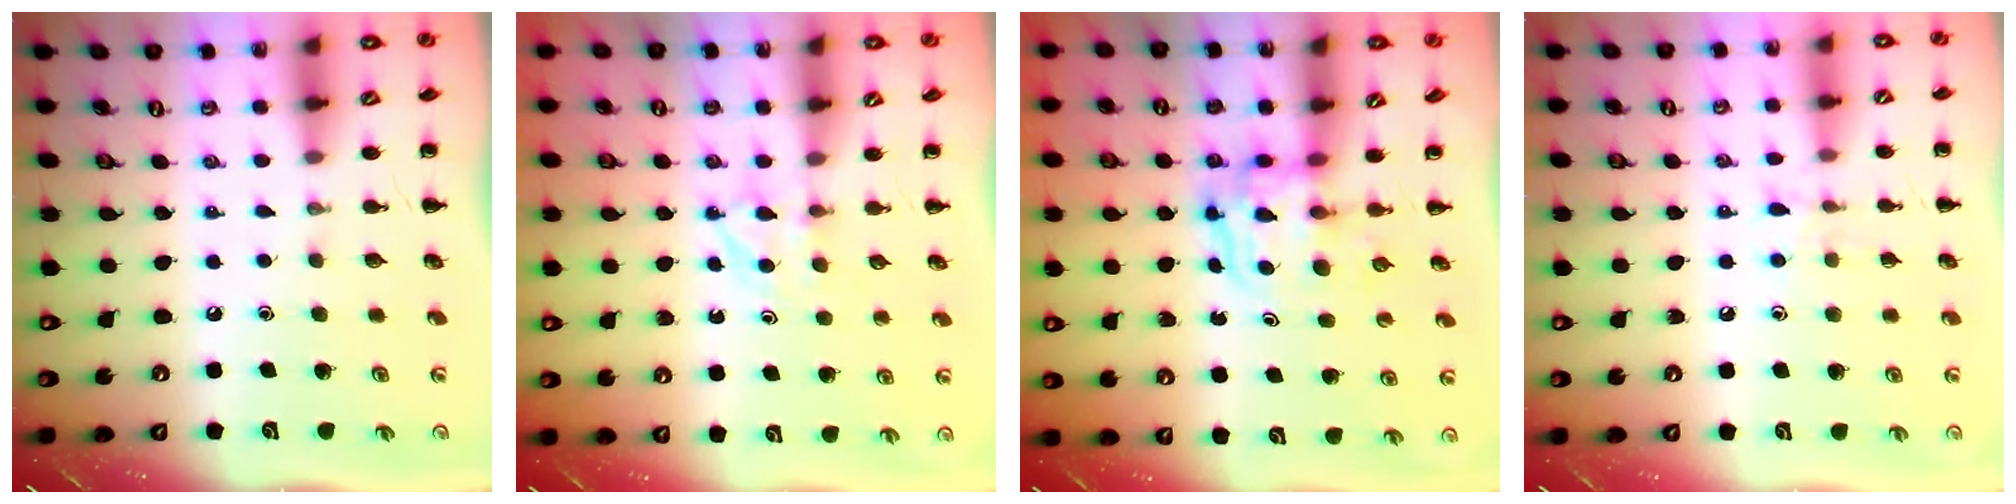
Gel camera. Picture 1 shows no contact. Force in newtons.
{"total": 4.1, "press": 3.8, "slide": 1.5}
{"total": 3.6, "press": 3.6, "slide": 0.2}
{"total": 6.5, "press": 6.3, "slide": 1.4}